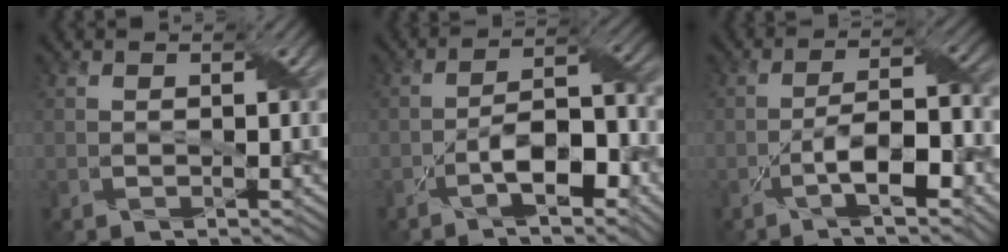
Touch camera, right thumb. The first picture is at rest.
{"total": 9.4, "force": [-4.2, 3.3, 7.7], "torque": [-0.124, 0.009, -0.074]}
{"total": 9.5, "force": [-4.0, 2.7, 8.2], "torque": [-0.139, 0.006, -0.068]}